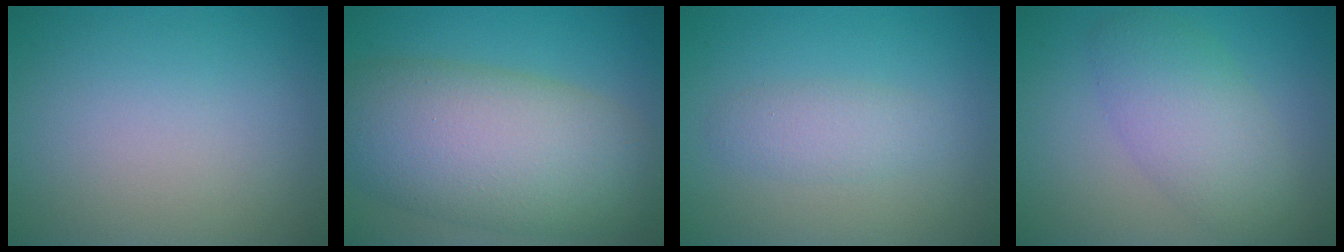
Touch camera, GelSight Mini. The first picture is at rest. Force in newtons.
{"total": 11.4, "press": 11.4, "slide": 0.6}
{"total": 2.0, "press": 2.0, "slide": 0.1}
{"total": 5.0, "press": 5.0, "slide": 0.4}